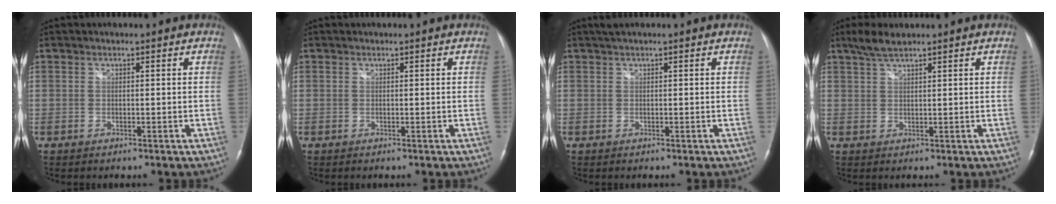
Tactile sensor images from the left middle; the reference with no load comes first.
{"total": 0.0}
{"total": 1.5, "force": [1.1, 0.0, 1.0], "torque": [-0.020, 0.020, 0.021]}
{"total": 3.6, "force": [2.9, 0.5, 2.0], "torque": [-0.050, 0.009, 0.060]}